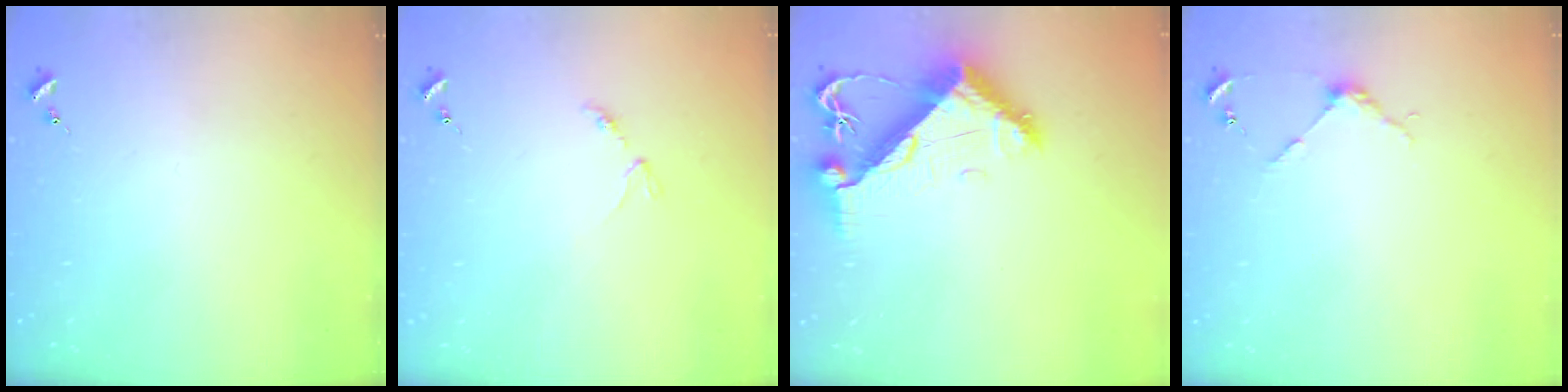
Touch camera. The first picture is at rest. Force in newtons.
{"total": 2.8, "press": 2.8, "slide": 0.5}
{"total": 10.5, "press": 10.4, "slide": 1.3}
{"total": 3.7, "press": 3.7, "slide": 0.3}